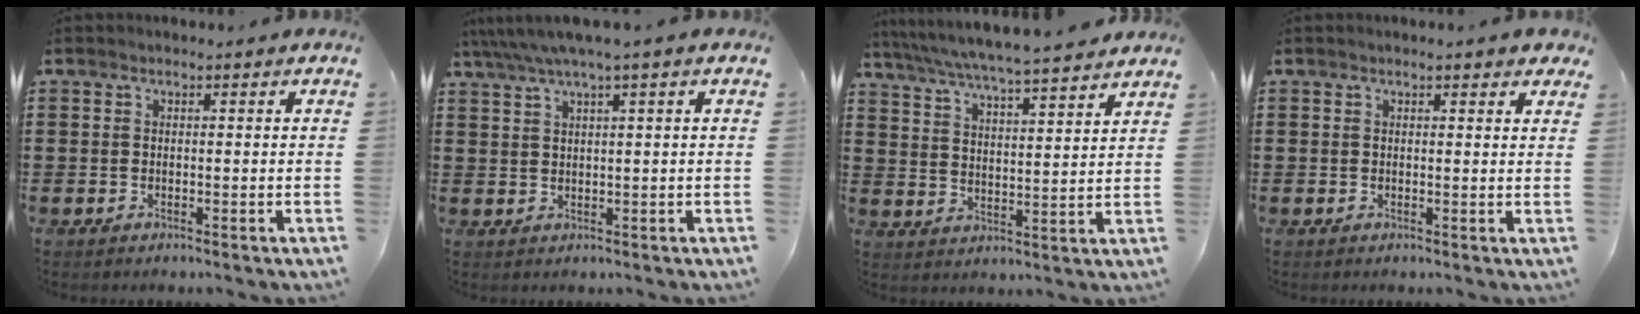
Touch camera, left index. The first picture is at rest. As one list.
[{"total": 3.0, "force": [1.5, -0.3, 2.5], "torque": [-0.051, 0.000, 0.026]}, {"total": 5.1, "force": [4.8, -0.5, 1.7], "torque": [-0.055, -0.036, 0.079]}, {"total": 1.5, "force": [1.2, 0.3, 0.9], "torque": [-0.021, 0.004, 0.022]}]